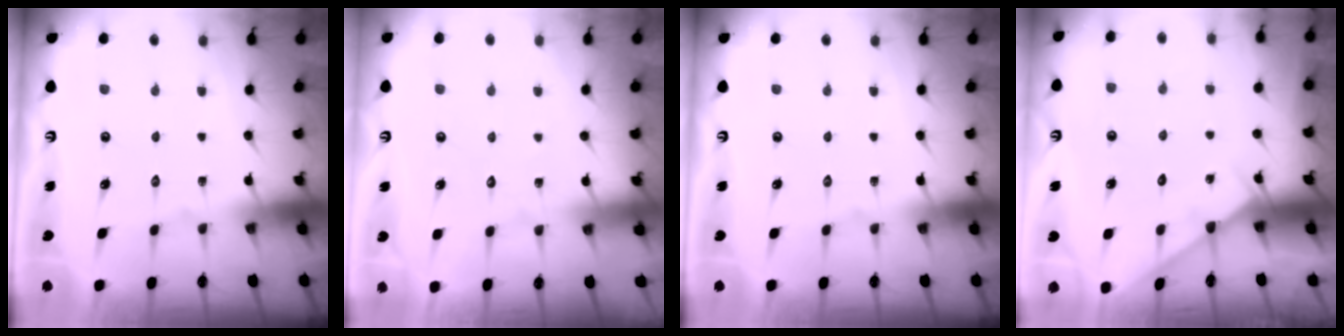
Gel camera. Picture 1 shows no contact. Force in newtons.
{"total": 2.8, "press": 2.8, "slide": 0.4}
{"total": 0.0}
{"total": 4.6, "press": 4.5, "slide": 0.5}